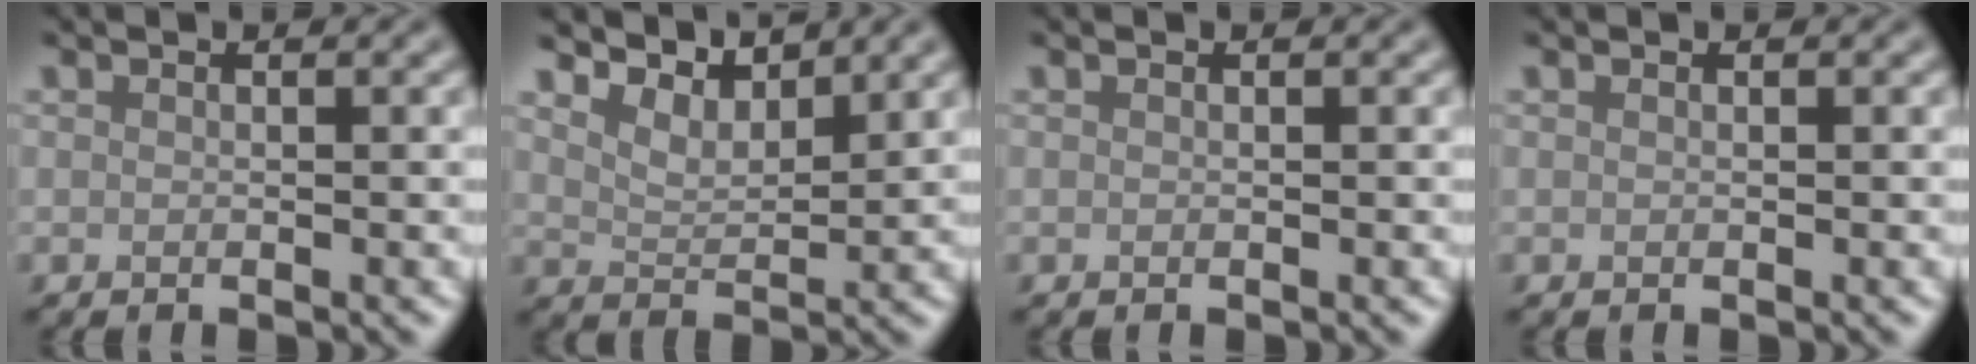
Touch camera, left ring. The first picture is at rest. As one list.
[{"total": 3.4, "force": [3.3, 0.5, 0.8], "torque": [-0.028, -0.005, 0.051]}, {"total": 0.0}, {"total": 0.0}]